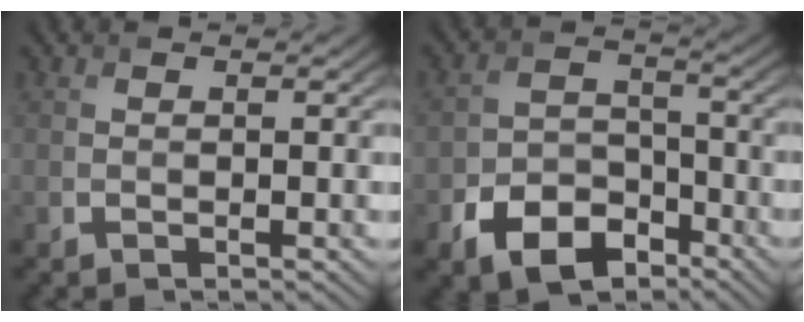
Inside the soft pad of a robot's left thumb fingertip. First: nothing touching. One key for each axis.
{"total": 7.8, "fx": -4.7, "fy": 4.9, "fz": 3.8, "tx": -0.073, "ty": -0.011, "tz": -0.091}